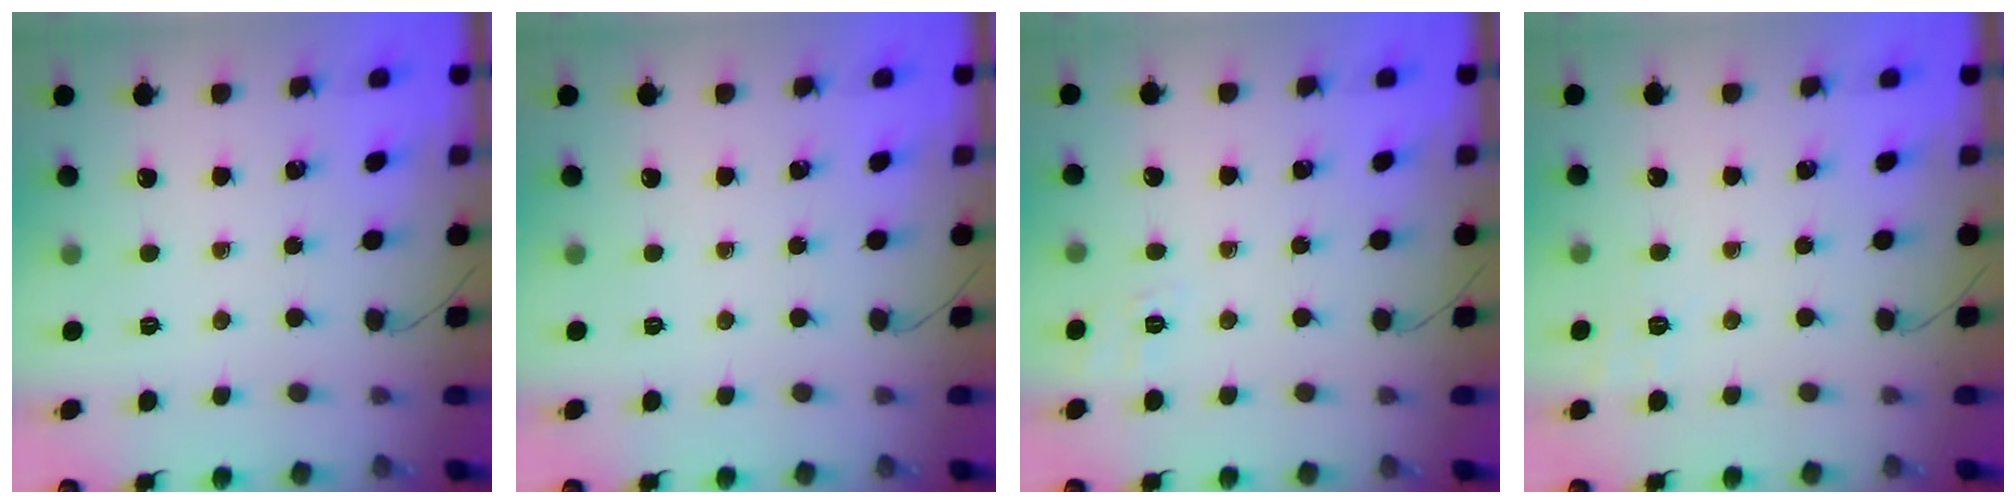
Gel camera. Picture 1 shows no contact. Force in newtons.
{"total": 0.0}
{"total": 2.7, "press": 2.0, "slide": 1.8}
{"total": 2.3, "press": 1.5, "slide": 1.8}